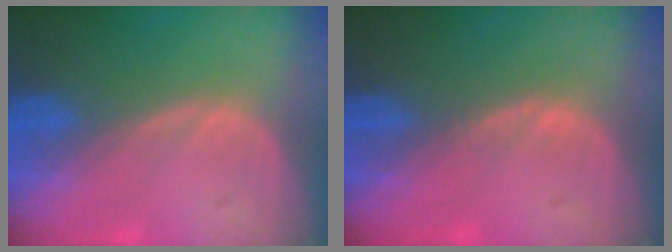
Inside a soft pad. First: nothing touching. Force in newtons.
{"total": 0.7, "press": 0.6, "slide": 0.3}